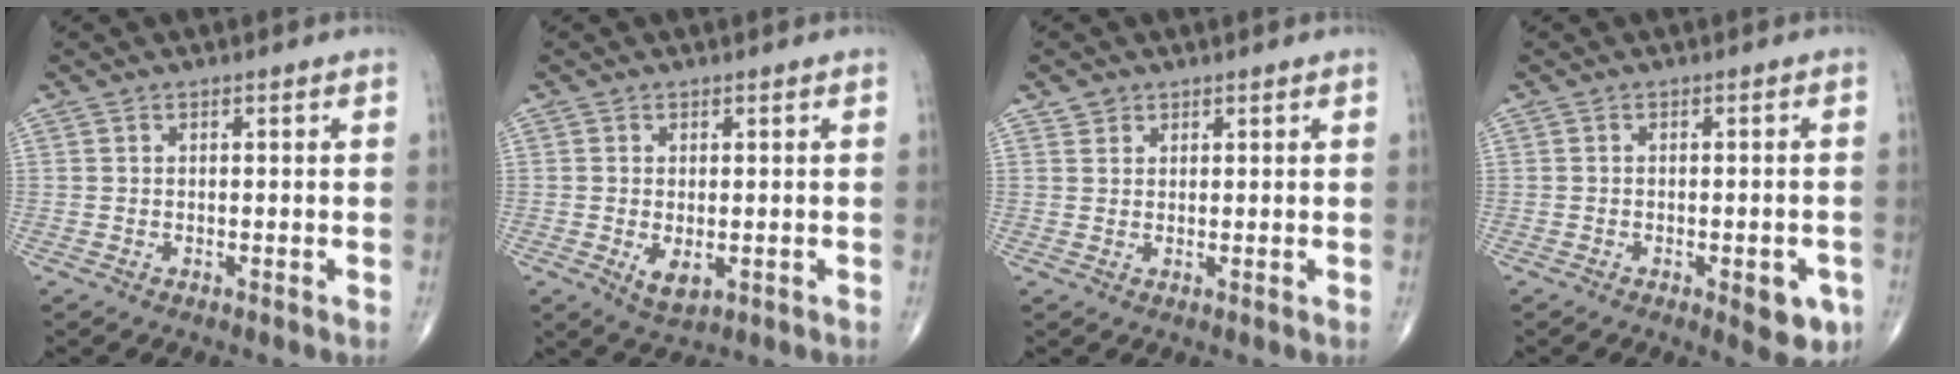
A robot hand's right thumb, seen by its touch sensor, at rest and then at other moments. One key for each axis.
{"total": 3.6, "fx": -0.6, "fy": 1.8, "fz": 3.0, "tx": -0.048, "ty": -0.010, "tz": -0.002}
{"total": 1.5, "fx": 1.0, "fy": 1.1, "fz": 0.0, "tx": 0.013, "ty": -0.005, "tz": 0.012}
{"total": 5.8, "fx": -2.3, "fy": 2.3, "fz": 4.7, "tx": -0.040, "ty": 0.002, "tz": -0.023}